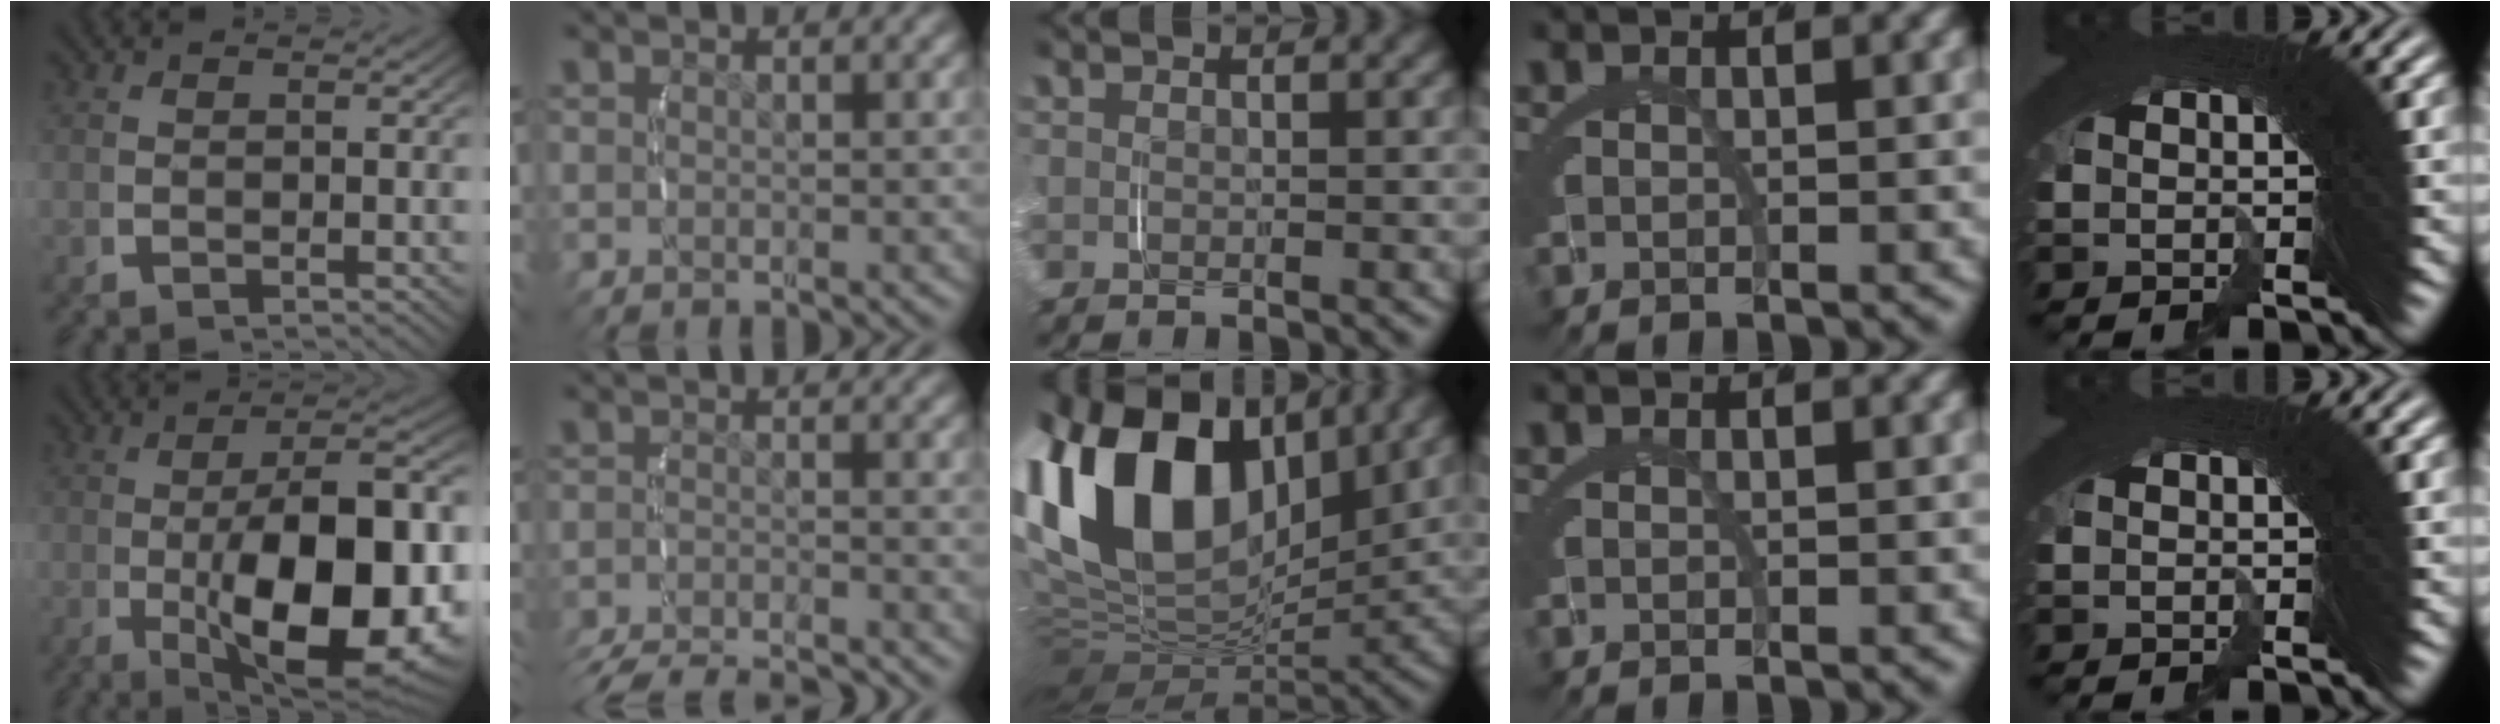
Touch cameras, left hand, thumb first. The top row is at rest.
{"thumb": {"total": 16.2, "force": [-3.1, 8.2, 13.6], "torque": [-0.229, -0.057, -0.014]}, "index": {"total": 8.6, "force": [-8.2, 2.1, 1.8], "torque": [-0.016, -0.020, -0.128]}, "middle": {"total": 18.8, "force": [5.6, 11.6, 13.8], "torque": [-0.286, 0.000, 0.094]}}